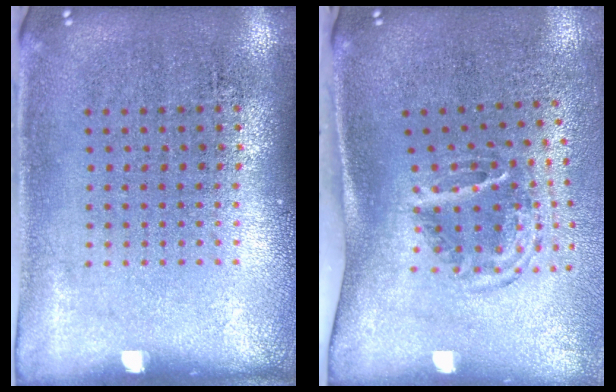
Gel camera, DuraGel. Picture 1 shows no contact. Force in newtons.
{"total": 1.9, "press": 1.2, "slide": 1.5}